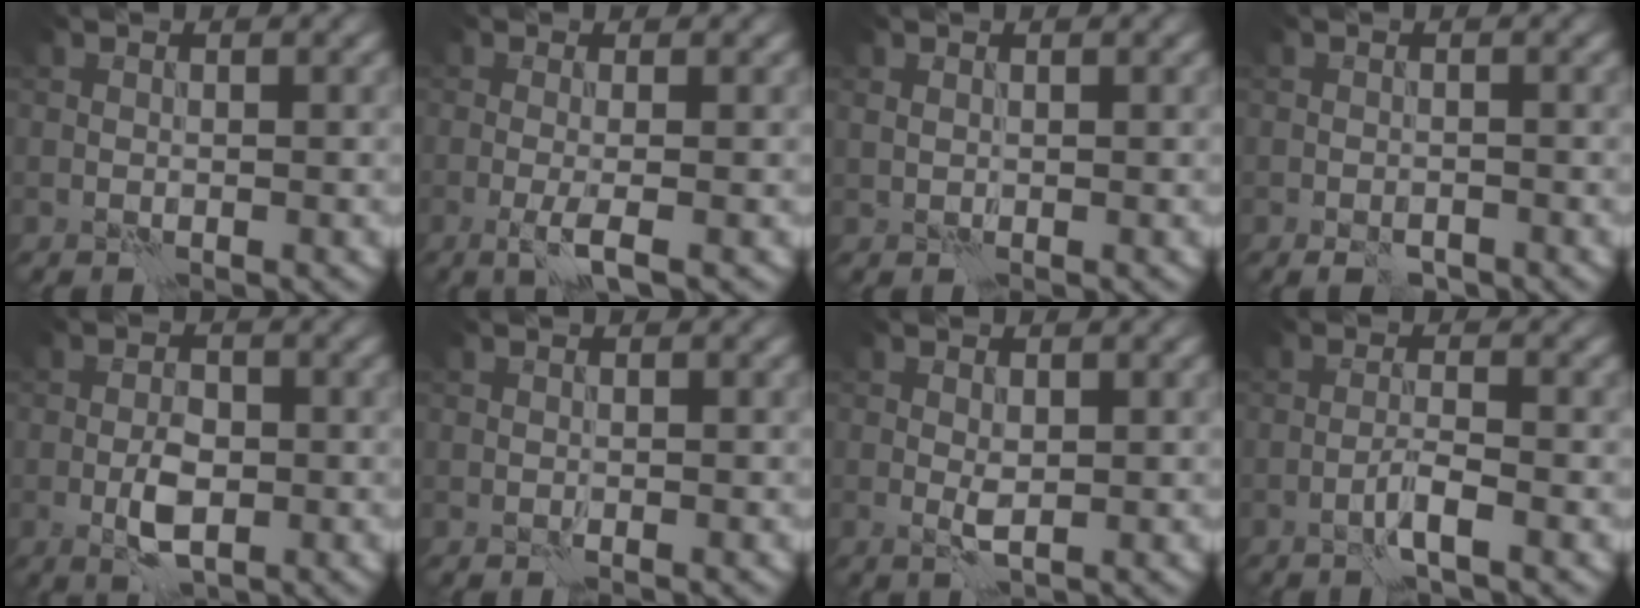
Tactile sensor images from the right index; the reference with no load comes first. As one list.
[{"total": 2.6, "force": [-0.8, 0.4, 2.4], "torque": [-0.044, 0.001, -0.024]}, {"total": 0.5, "force": [0.3, 0.4, 0.2], "torque": [-0.010, 0.003, 0.009]}, {"total": 1.5, "force": [-1.2, 0.6, 0.8], "torque": [-0.012, -0.002, -0.021]}, {"total": 3.7, "force": [-1.2, 1.7, 3.0], "torque": [-0.055, 0.001, -0.023]}, {"total": 0.0}, {"total": 1.6, "force": [0.0, 0.6, 1.5], "torque": [-0.030, -0.002, -0.001]}, {"total": 2.1, "force": [-1.1, 0.1, 1.8], "torque": [-0.034, 0.010, -0.026]}]